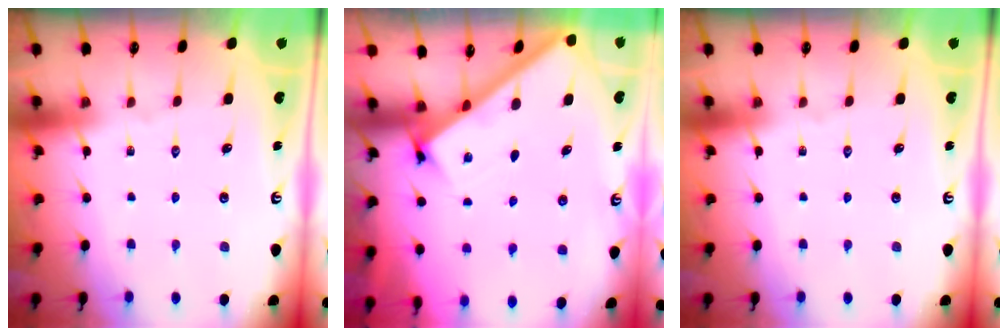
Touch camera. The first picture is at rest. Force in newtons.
{"total": 2.4, "press": 2.4, "slide": 0.3}
{"total": 0.0}